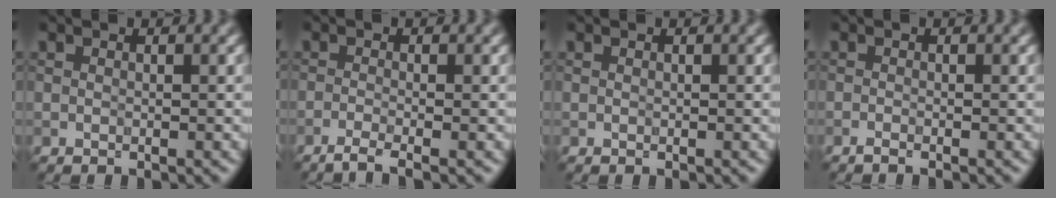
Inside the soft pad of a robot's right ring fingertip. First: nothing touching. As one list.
[{"total": 2.4, "force": [-1.6, 0.5, 1.7], "torque": [-0.031, -0.001, -0.043]}, {"total": 0.0}, {"total": 0.8, "force": [-0.6, 0.1, 0.5], "torque": [-0.011, -0.001, -0.014]}]